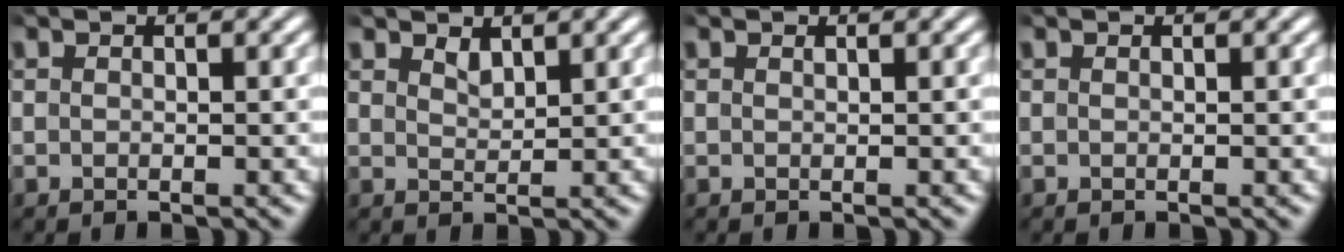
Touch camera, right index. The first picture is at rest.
{"total": 1.3, "force": [1.2, -0.2, 0.4], "torque": [-0.004, -0.011, 0.030]}
{"total": 0.0}
{"total": 0.0}